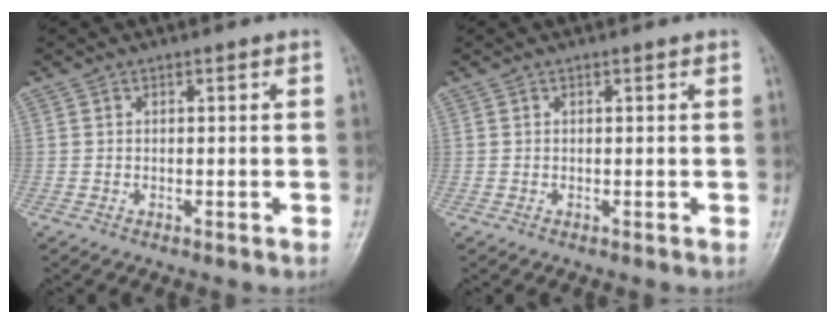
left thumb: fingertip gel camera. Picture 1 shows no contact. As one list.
[{"total": 0.0}]